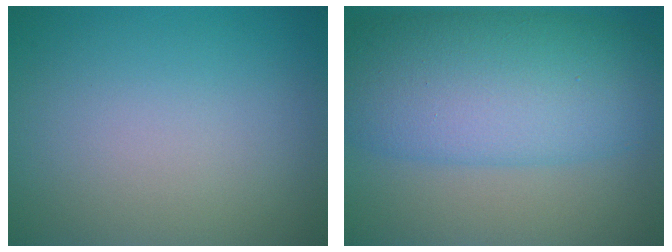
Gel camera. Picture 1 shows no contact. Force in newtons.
{"total": 10.6, "press": 10.6, "slide": 0.2}